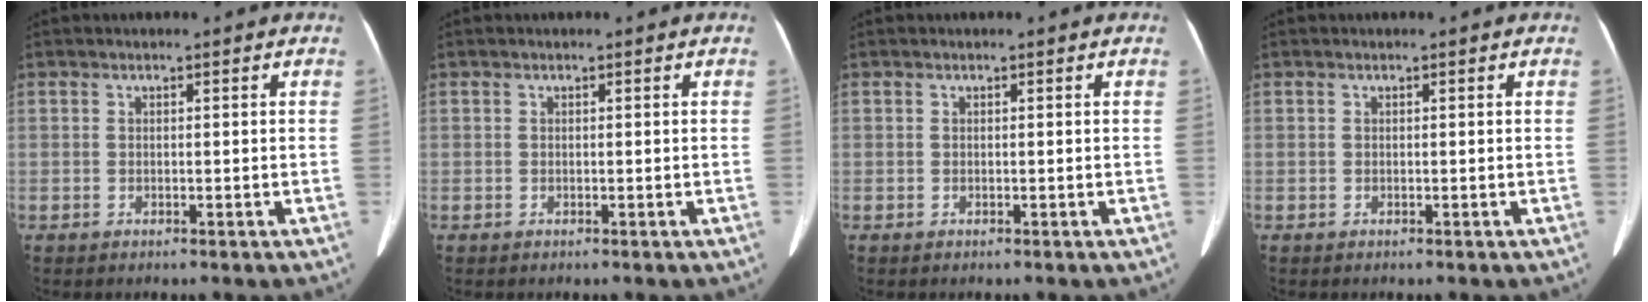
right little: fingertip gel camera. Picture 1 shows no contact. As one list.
[{"total": 0.0}, {"total": 0.0}, {"total": 0.0}]